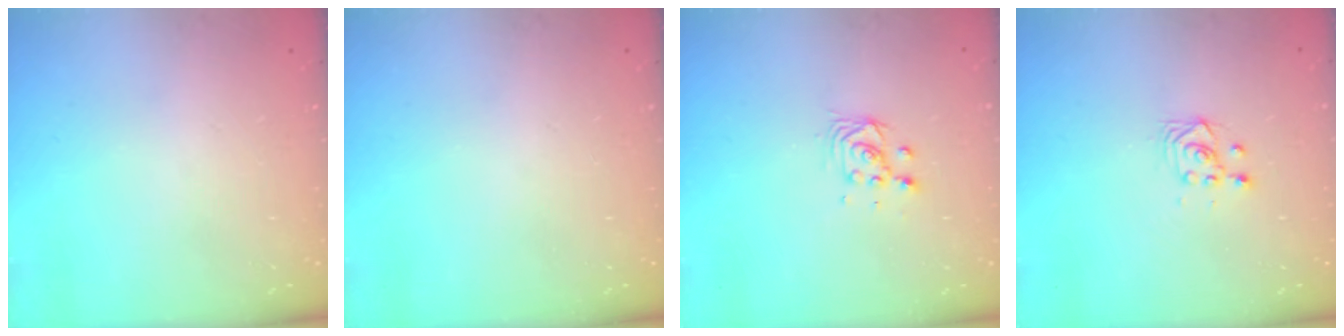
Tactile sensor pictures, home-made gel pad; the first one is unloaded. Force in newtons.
{"total": 0.0}
{"total": 3.6, "press": 3.6, "slide": 0.1}
{"total": 2.9, "press": 2.9, "slide": 0.6}